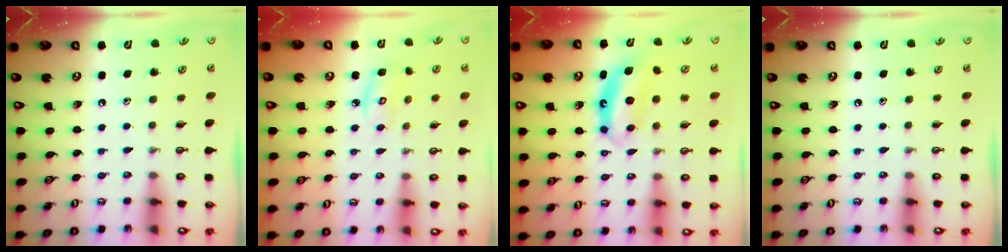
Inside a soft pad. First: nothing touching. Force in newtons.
{"total": 4.3, "press": 4.3, "slide": 0.2}
{"total": 7.4, "press": 7.4, "slide": 0.5}
{"total": 0.0}